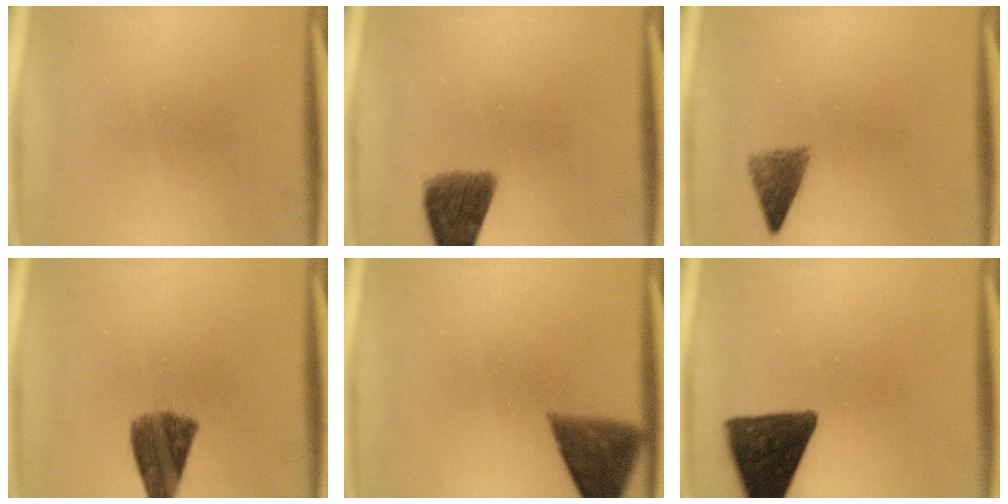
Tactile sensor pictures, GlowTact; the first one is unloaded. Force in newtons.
{"total": 8.1}
{"total": 3.3}
{"total": 7.6}
{"total": 5.4}
{"total": 12.3}